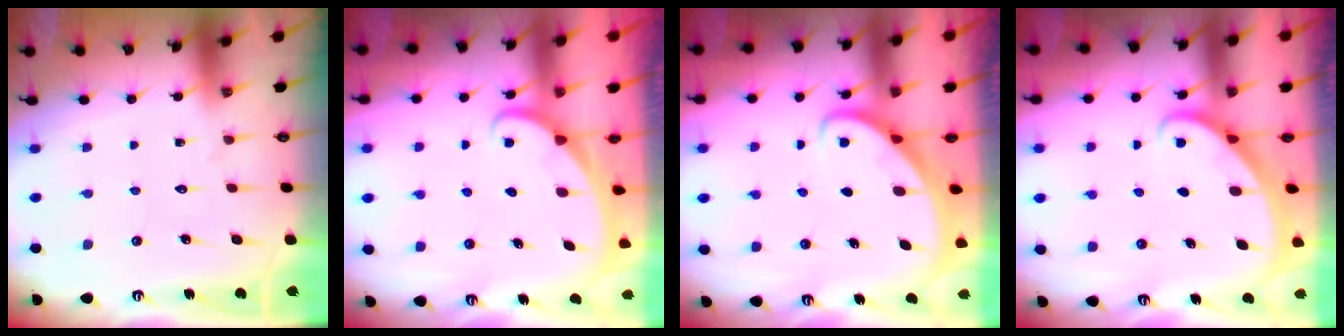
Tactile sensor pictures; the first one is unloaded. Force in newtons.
{"total": 1.8, "press": 1.8, "slide": 0.1}
{"total": 2.3, "press": 2.3, "slide": 0.3}
{"total": 1.8, "press": 1.8, "slide": 0.1}